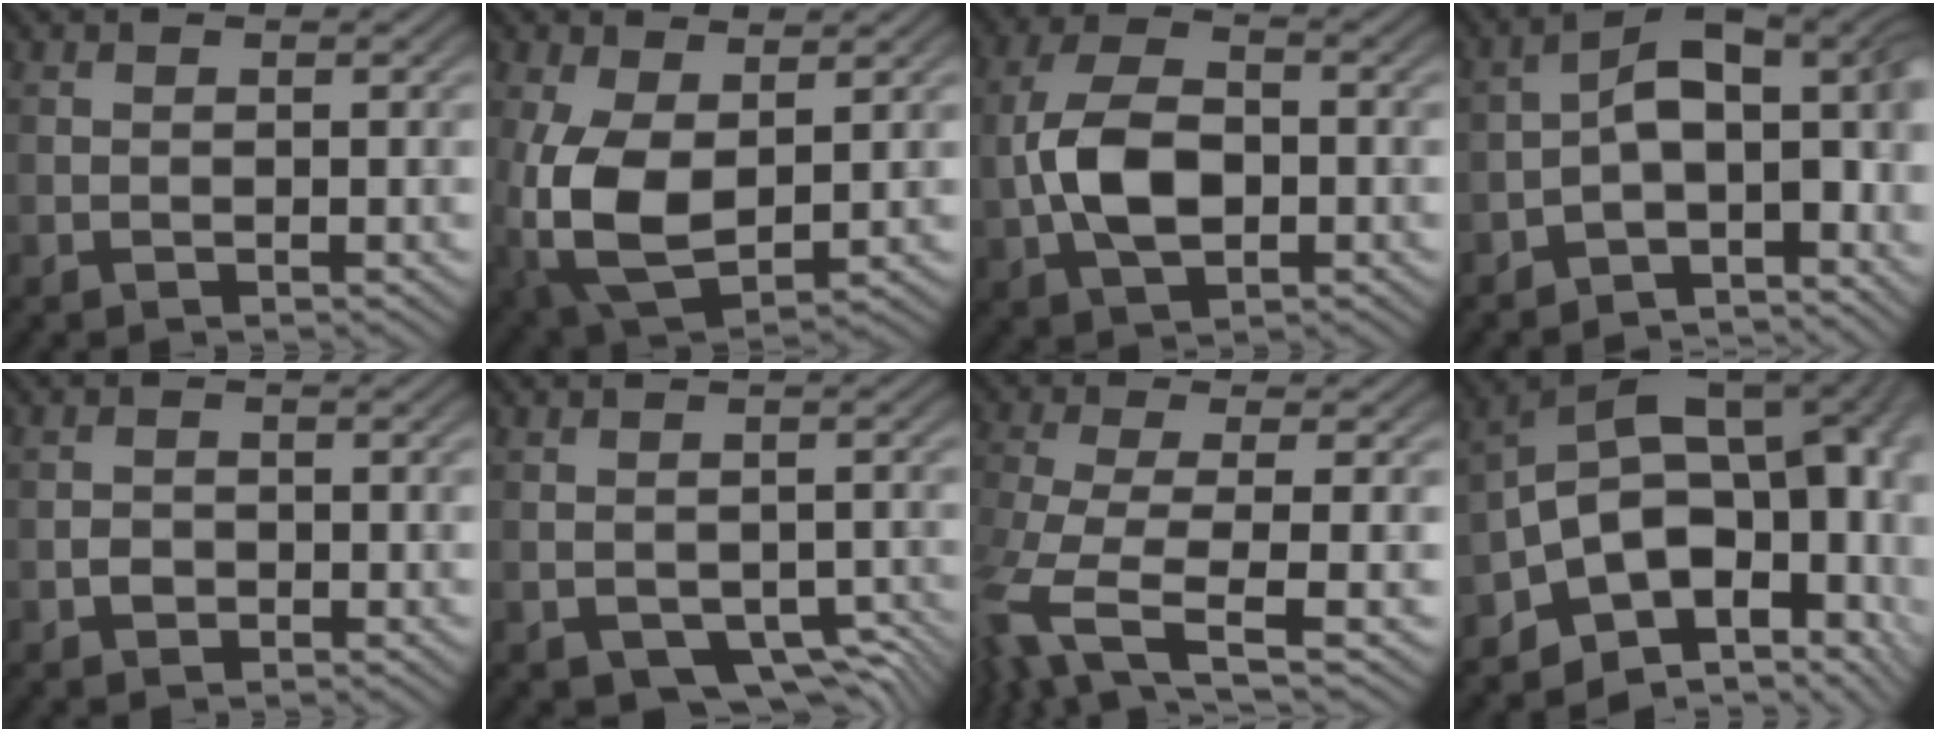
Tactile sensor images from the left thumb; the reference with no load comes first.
{"total": 10.2, "force": [0.5, 5.8, 8.4], "torque": [-0.216, -0.007, 0.011]}
{"total": 8.0, "force": [-1.2, 4.6, 6.4], "torque": [-0.144, 0.003, -0.027]}
{"total": 9.1, "force": [-3.7, 5.0, 6.5], "torque": [-0.086, -0.003, -0.075]}
{"total": 1.5, "force": [-0.7, 1.2, 0.6], "torque": [-0.008, 0.000, -0.015]}
{"total": 5.9, "force": [-3.5, 3.4, 3.4], "torque": [-0.052, -0.009, -0.042]}
{"total": 7.8, "force": [-3.3, 2.2, 6.7], "torque": [-0.150, -0.009, -0.073]}
{"total": 17.4, "force": [-3.7, 11.2, 12.8], "torque": [-0.179, -0.025, -0.030]}